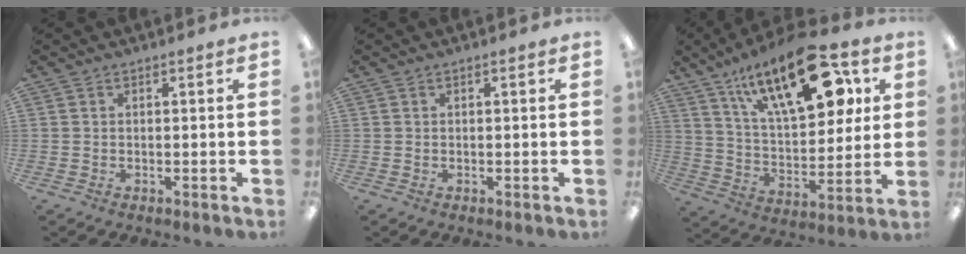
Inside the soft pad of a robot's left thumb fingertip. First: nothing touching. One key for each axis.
{"total": 0.0}
{"total": 24.0, "fx": 13.4, "fy": 10.6, "fz": 16.8, "tx": -0.255, "ty": -0.059, "tz": 0.223}